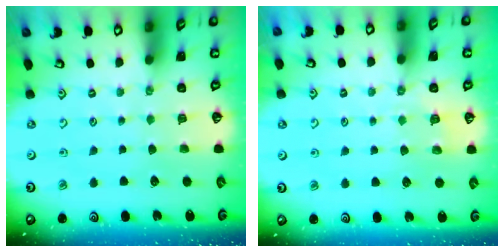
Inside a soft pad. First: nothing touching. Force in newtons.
{"total": 3.0, "press": 2.6, "slide": 1.5}